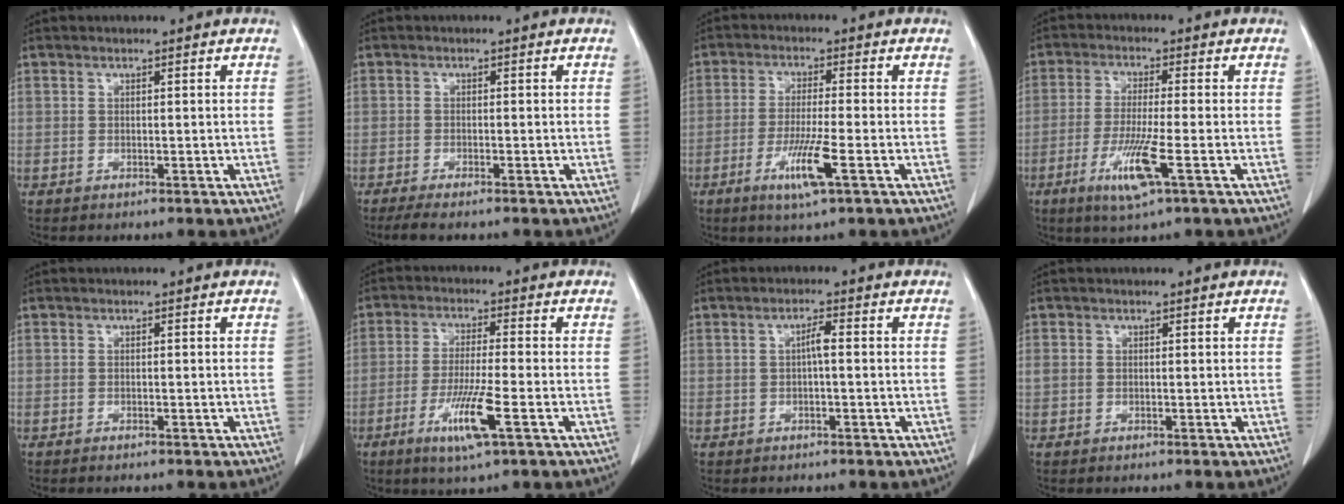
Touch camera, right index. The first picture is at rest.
{"total": 4.0, "force": [-3.3, 0.2, 2.2], "torque": [-0.034, -0.008, -0.050]}
{"total": 6.9, "force": [-2.9, -0.2, 6.2], "torque": [-0.120, -0.016, -0.051]}
{"total": 7.7, "force": [-3.1, 0.0, 7.0], "torque": [-0.138, -0.020, -0.056]}
{"total": 0.9, "force": [-0.8, 0.0, 0.5], "torque": [-0.011, -0.002, -0.009]}
{"total": 8.1, "force": [-3.4, -0.1, 7.3], "torque": [-0.141, -0.018, -0.060]}
{"total": 2.0, "force": [-0.1, 0.2, 2.0], "torque": [-0.035, 0.004, -0.001]}
{"total": 1.0, "force": [0.2, 0.9, 0.4], "torque": [-0.007, 0.014, 0.006]}